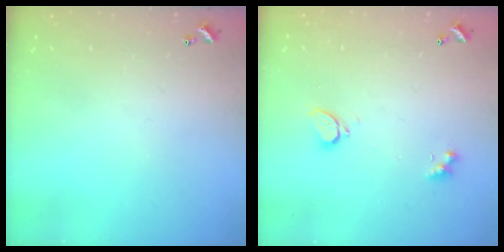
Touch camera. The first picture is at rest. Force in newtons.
{"total": 1.9, "press": 1.8, "slide": 0.6}